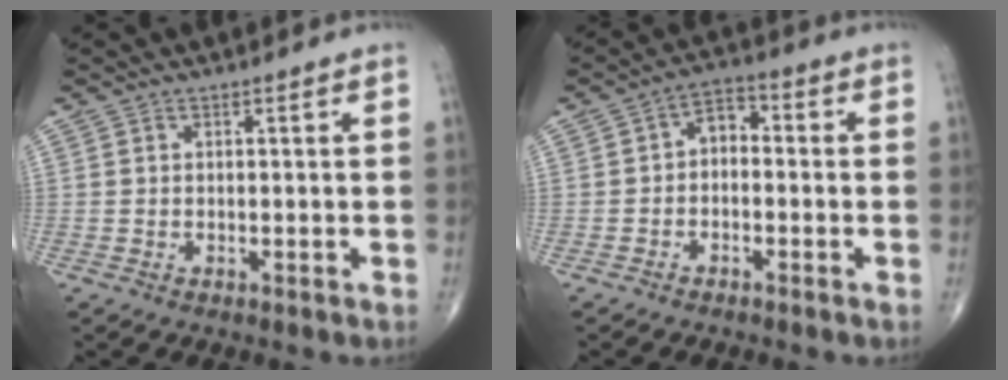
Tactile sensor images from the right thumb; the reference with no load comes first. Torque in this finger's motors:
{"motor_torque": [0.07, -0.11, 0.41, -0.02, 0.00]}